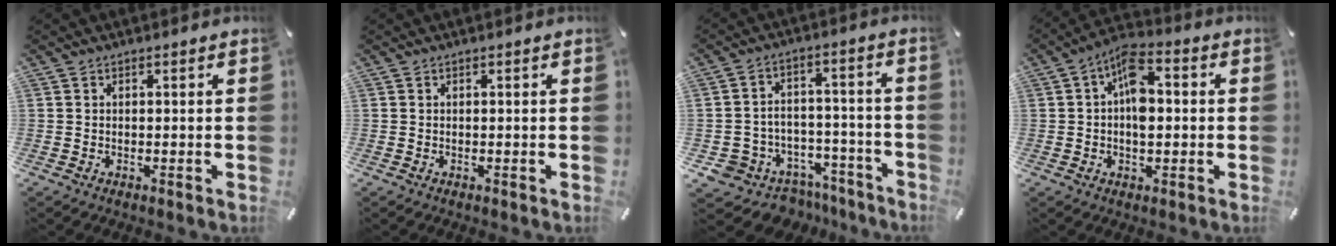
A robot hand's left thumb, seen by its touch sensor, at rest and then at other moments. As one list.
[{"total": 0.0}, {"total": 7.8, "force": [-4.7, 6.2, 0.8], "torque": [-0.011, 0.024, -0.075]}, {"total": 8.7, "force": [0.3, 5.2, 7.0], "torque": [-0.111, 0.005, 0.005]}]